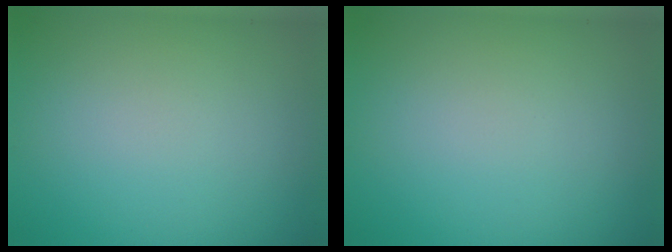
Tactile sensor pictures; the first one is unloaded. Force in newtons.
{"total": 0.0}